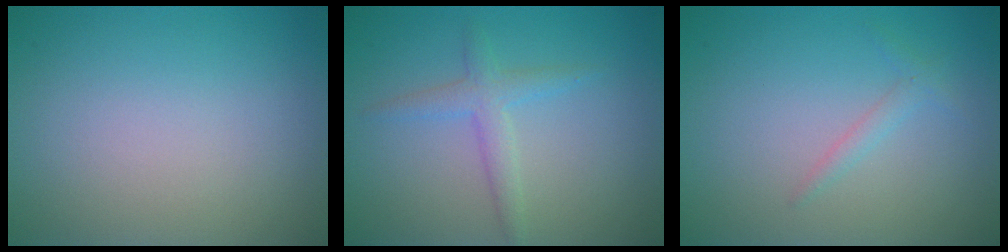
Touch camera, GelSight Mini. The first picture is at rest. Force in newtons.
{"total": 2.2, "press": 2.2, "slide": 0.1}
{"total": 1.1, "press": 1.1, "slide": 0.0}